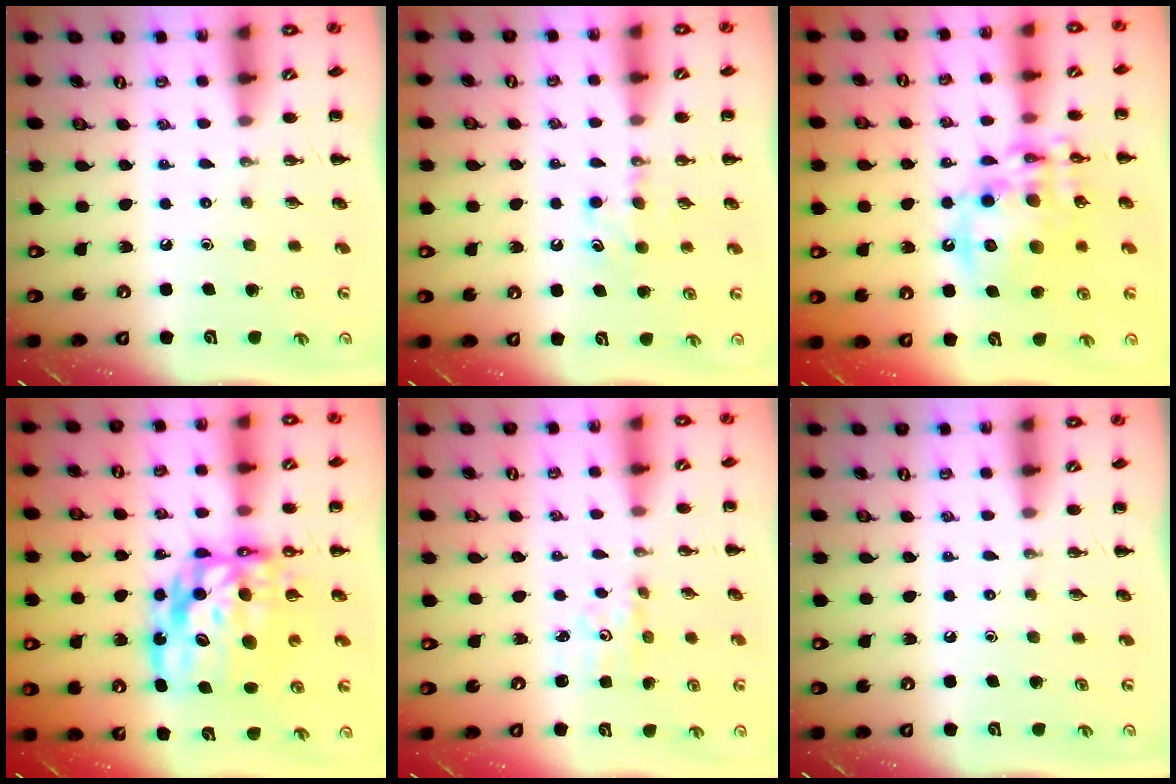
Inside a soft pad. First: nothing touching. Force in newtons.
{"total": 5.1, "press": 4.9, "slide": 1.6}
{"total": 17.0, "press": 16.6, "slide": 3.6}
{"total": 17.1, "press": 16.4, "slide": 4.6}
{"total": 1.9, "press": 1.8, "slide": 0.6}
{"total": 0.0}